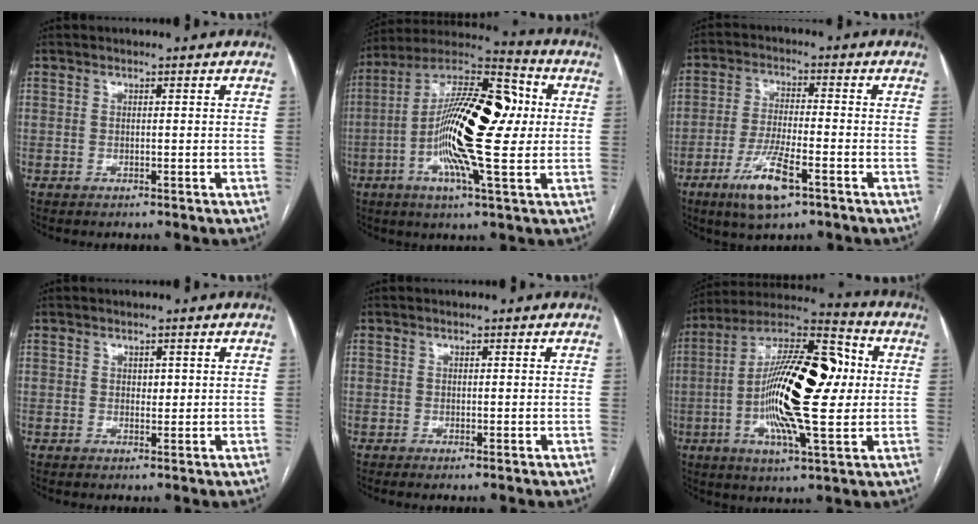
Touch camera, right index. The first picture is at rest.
{"total": 21.2, "force": [0.1, 4.6, 20.7], "torque": [-0.378, 0.025, -0.009]}
{"total": 8.9, "force": [-4.8, 2.1, 7.2], "torque": [-0.142, -0.011, -0.082]}
{"total": 1.1, "force": [0.3, 0.8, 0.7], "torque": [-0.006, 0.000, 0.004]}
{"total": 0.6, "force": [-0.3, 0.0, 0.5], "torque": [-0.008, -0.001, -0.005]}
{"total": 22.5, "force": [0.2, 5.5, 21.8], "torque": [-0.405, 0.020, -0.005]}